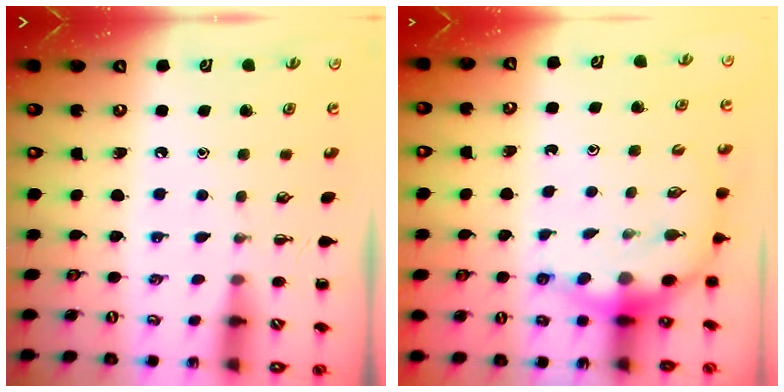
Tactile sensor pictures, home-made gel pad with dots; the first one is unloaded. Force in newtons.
{"total": 7.8, "press": 7.6, "slide": 1.6}